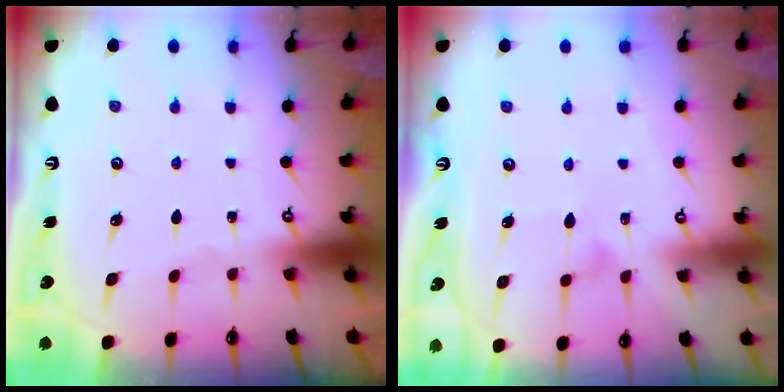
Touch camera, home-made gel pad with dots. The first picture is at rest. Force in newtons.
{"total": 6.6, "press": 6.6, "slide": 0.4}